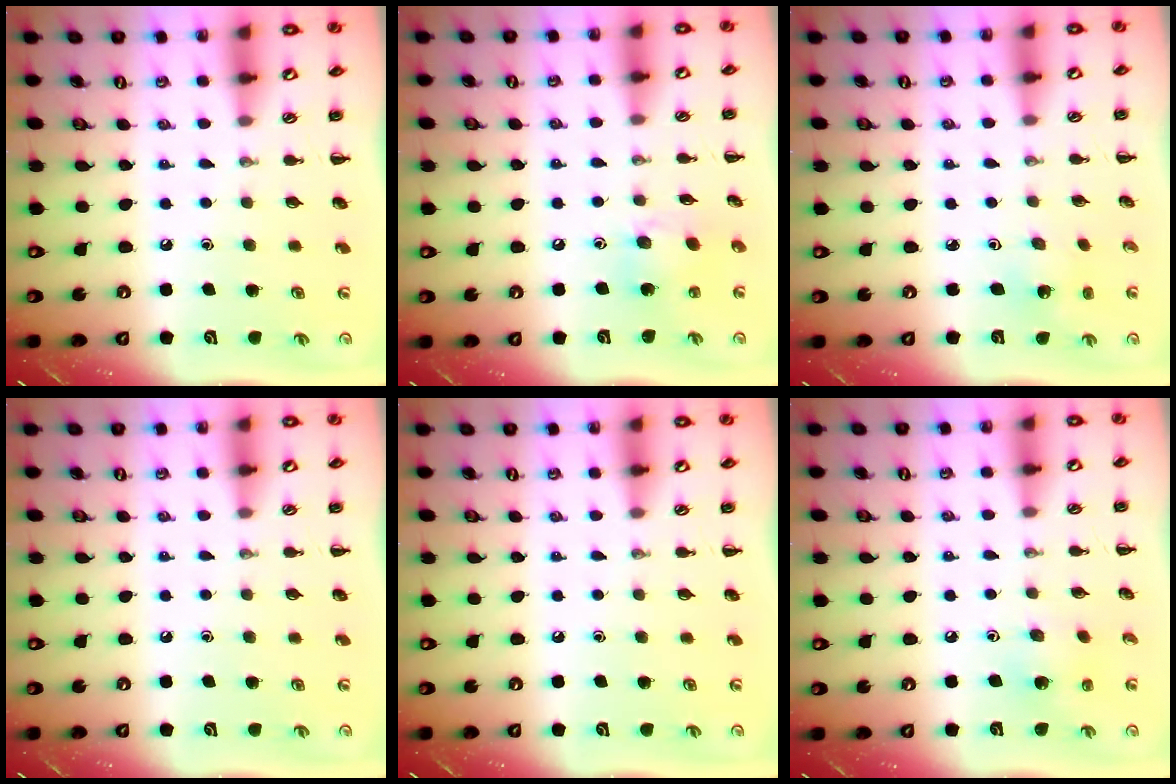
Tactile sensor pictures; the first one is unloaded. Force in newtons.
{"total": 8.0, "press": 7.9, "slide": 1.0}
{"total": 2.3, "press": 2.2, "slide": 0.8}
{"total": 0.0}
{"total": 0.0}
{"total": 2.5, "press": 2.4, "slide": 0.7}